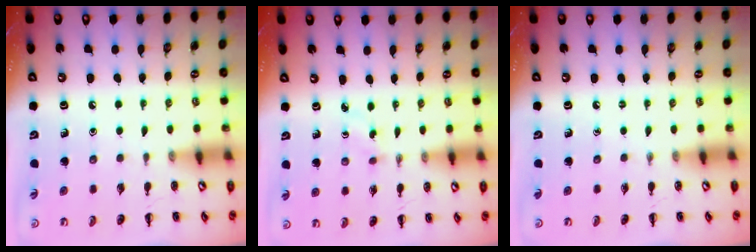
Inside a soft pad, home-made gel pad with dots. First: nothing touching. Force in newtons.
{"total": 1.8, "press": 1.6, "slide": 0.7}
{"total": 0.0}